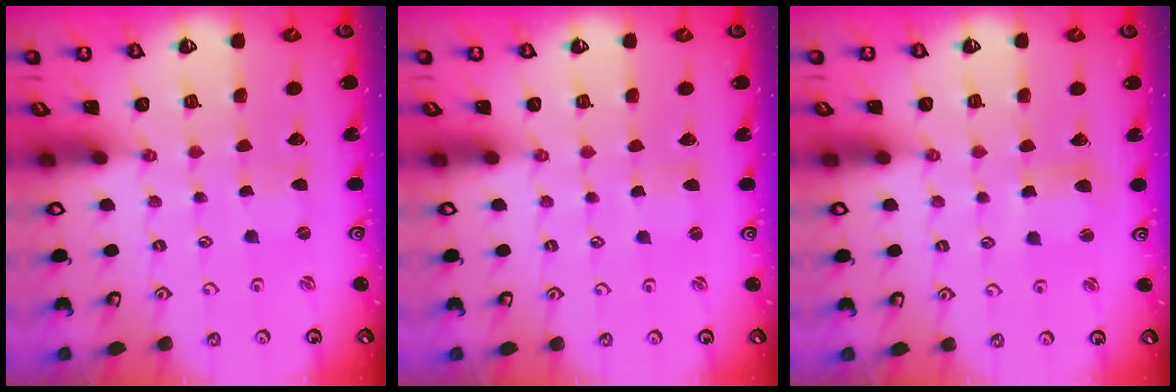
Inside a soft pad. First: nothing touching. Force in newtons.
{"total": 0.0}
{"total": 5.0, "press": 4.9, "slide": 0.7}